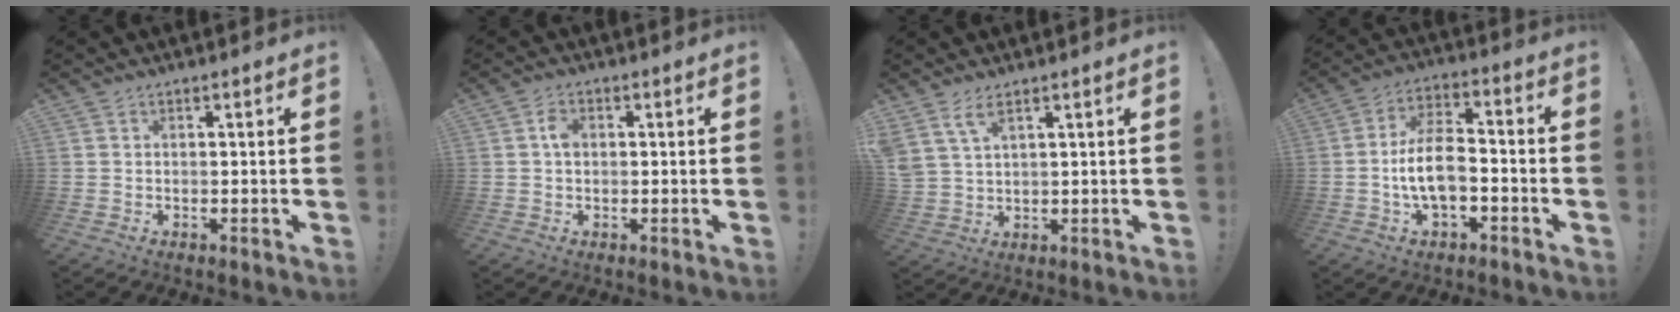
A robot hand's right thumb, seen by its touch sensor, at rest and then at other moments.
{"total": 3.2, "force": [0.3, 2.2, 2.3], "torque": [-0.028, 0.003, 0.002]}
{"total": 5.3, "force": [3.7, 1.7, 3.5], "torque": [-0.068, -0.015, 0.071]}
{"total": 13.4, "force": [-4.2, 7.5, 10.2], "torque": [-0.194, 0.026, -0.075]}